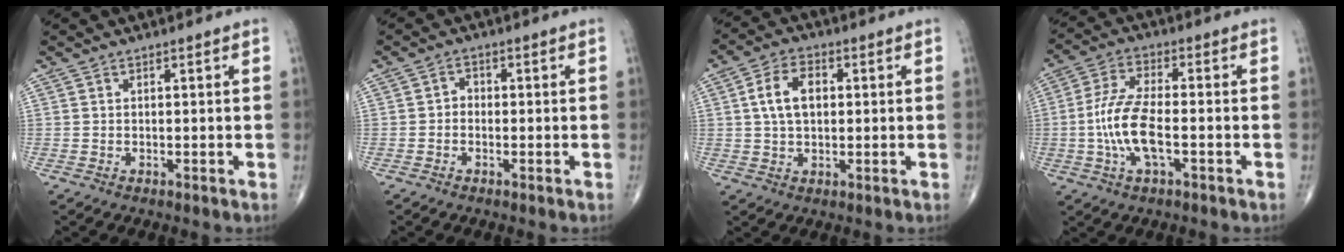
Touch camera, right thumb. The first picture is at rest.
{"total": 1.6, "force": [-0.6, 1.3, 0.8], "torque": [0.002, 0.007, -0.018]}
{"total": 7.6, "force": [1.2, 4.7, 5.8], "torque": [-0.097, 0.011, 0.018]}
{"total": 10.3, "force": [-2.2, 4.0, 9.2], "torque": [-0.200, 0.020, -0.045]}